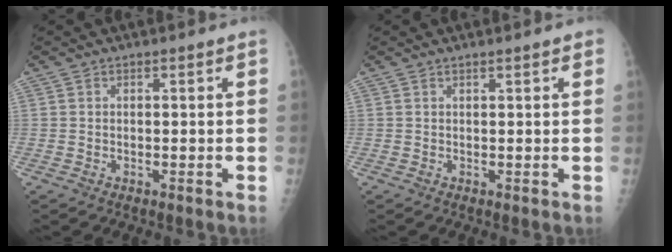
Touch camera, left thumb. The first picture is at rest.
{"total": 1.3, "force": [0.9, 0.2, 0.9], "torque": [-0.010, 0.000, 0.010]}